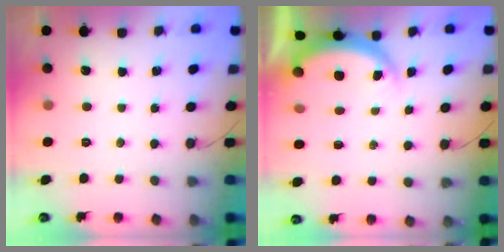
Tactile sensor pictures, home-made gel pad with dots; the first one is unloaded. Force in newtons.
{"total": 5.5, "press": 5.5, "slide": 0.5}